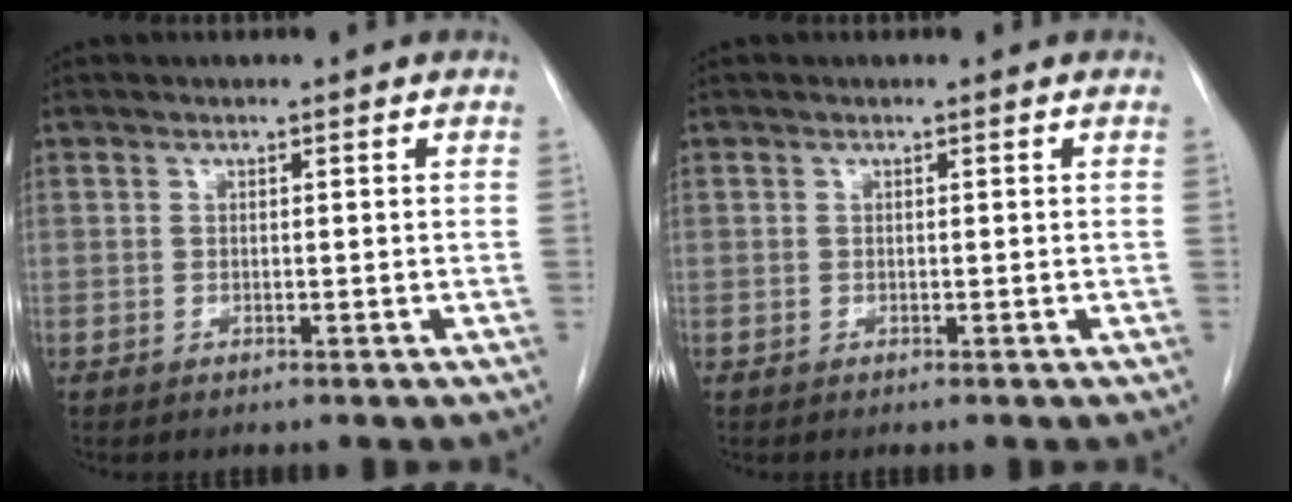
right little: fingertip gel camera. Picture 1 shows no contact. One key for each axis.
{"total": 0.0}